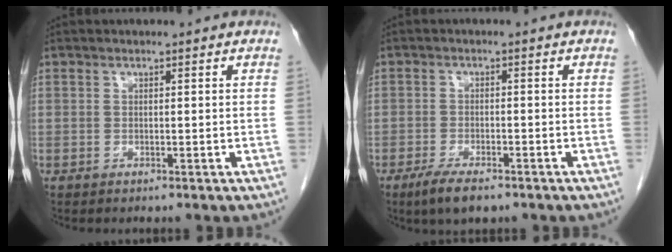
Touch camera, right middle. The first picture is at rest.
{"total": 4.9, "force": [-3.4, 1.5, 3.2], "torque": [-0.062, -0.007, -0.057]}